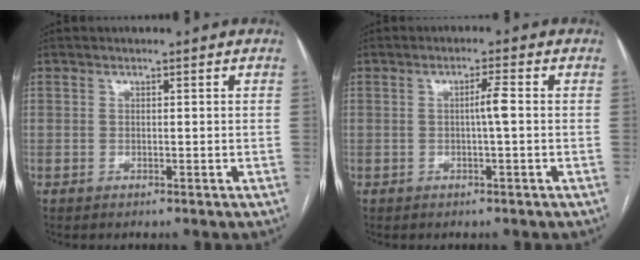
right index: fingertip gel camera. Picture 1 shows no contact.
{"total": 2.5, "force": [0.0, -0.3, 2.5], "torque": [-0.040, 0.001, -0.001]}